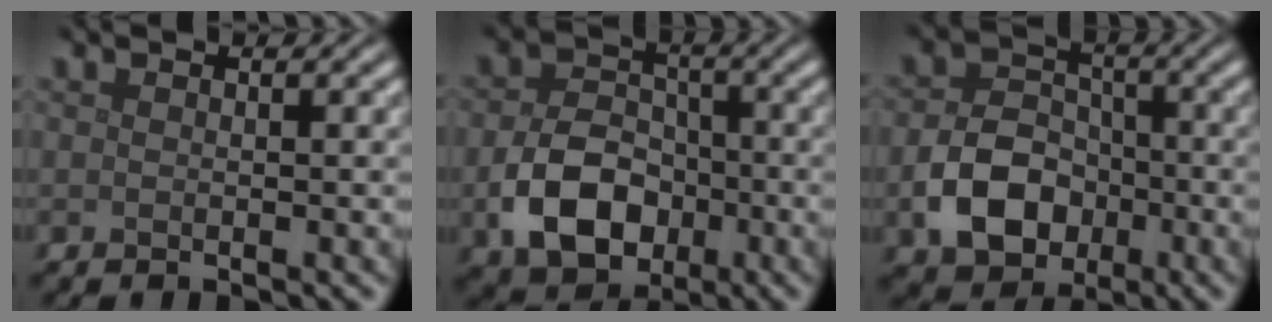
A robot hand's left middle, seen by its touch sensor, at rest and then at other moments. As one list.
[{"total": 6.8, "force": [-2.4, 4.9, 4.1], "torque": [-0.078, -0.008, -0.041]}, {"total": 6.3, "force": [-2.2, 4.7, 3.5], "torque": [-0.064, -0.005, -0.040]}]